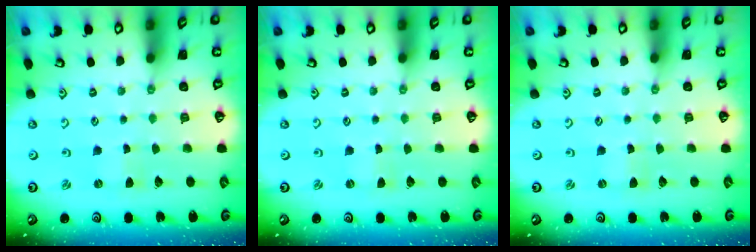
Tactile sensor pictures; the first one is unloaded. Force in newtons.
{"total": 0.0}
{"total": 0.0}